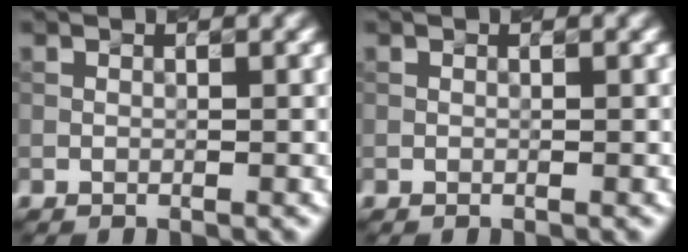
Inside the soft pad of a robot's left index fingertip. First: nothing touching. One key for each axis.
{"total": 0.0}